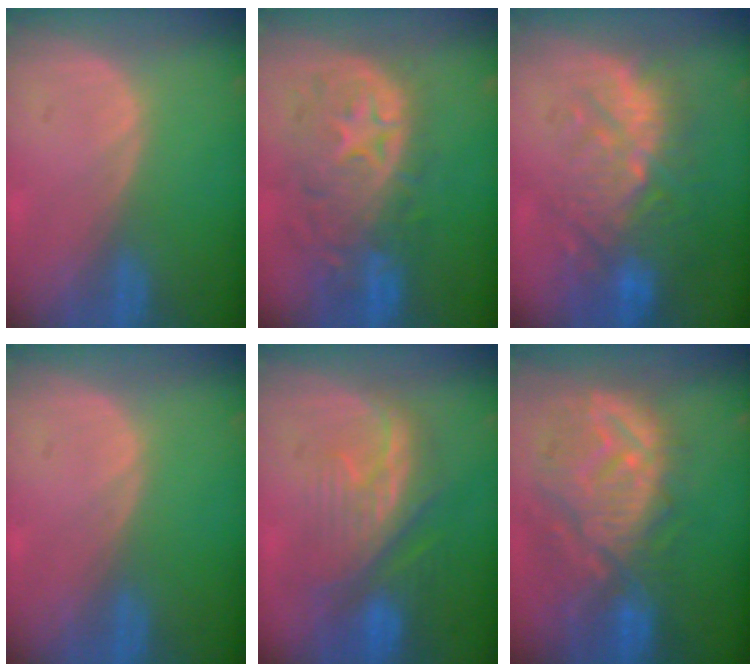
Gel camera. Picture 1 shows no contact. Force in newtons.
{"total": 11.0, "press": 9.7, "slide": 5.2}
{"total": 10.8, "press": 10.0, "slide": 4.2}
{"total": 0.0}
{"total": 9.4, "press": 8.8, "slide": 3.5}
{"total": 12.1, "press": 11.0, "slide": 5.2}